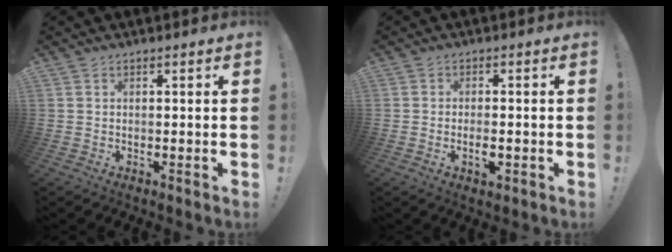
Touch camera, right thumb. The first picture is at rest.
{"total": 3.5, "force": [-1.2, 1.6, 2.9], "torque": [-0.043, 0.008, -0.018]}